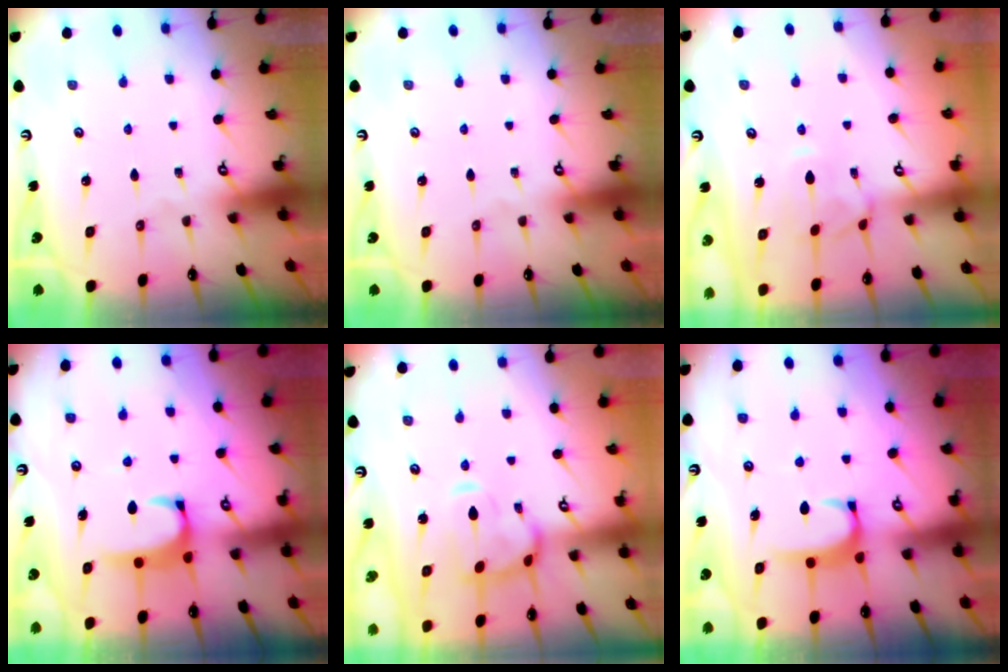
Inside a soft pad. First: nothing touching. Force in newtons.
{"total": 0.0}
{"total": 0.9, "press": 0.5, "slide": 0.7}
{"total": 1.9, "press": 1.9, "slide": 0.3}
{"total": 3.4, "press": 3.3, "slide": 0.7}
{"total": 1.8, "press": 1.8, "slide": 0.5}